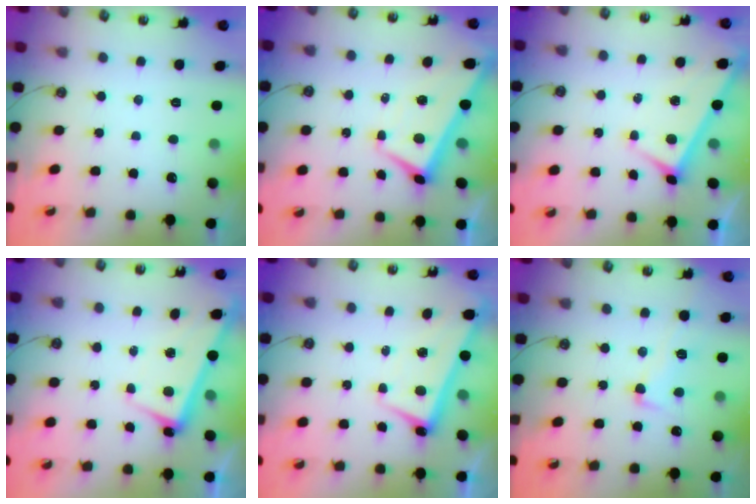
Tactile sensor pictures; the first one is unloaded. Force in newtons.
{"total": 4.1, "press": 4.0, "slide": 0.7}
{"total": 3.4, "press": 3.4, "slide": 0.2}
{"total": 2.6, "press": 2.5, "slide": 0.6}
{"total": 2.5, "press": 2.4, "slide": 0.7}
{"total": 2.5, "press": 2.3, "slide": 1.1}